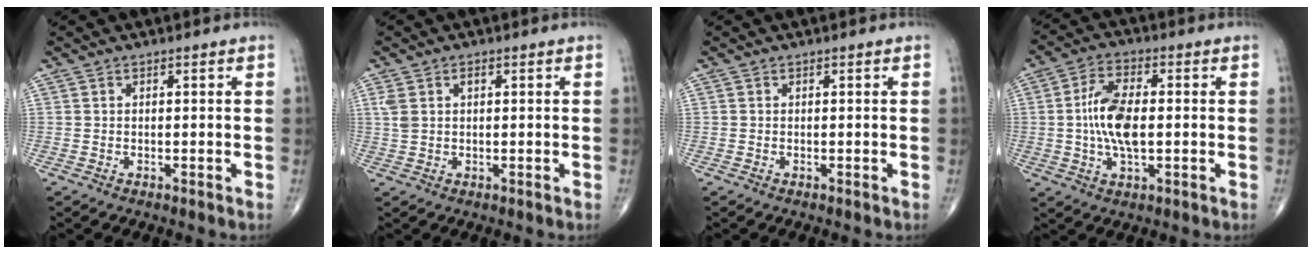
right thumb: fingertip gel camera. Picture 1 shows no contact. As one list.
[{"total": 3.3, "force": [1.1, 2.0, 2.5], "torque": [-0.060, 0.011, 0.026]}, {"total": 0.0}, {"total": 10.1, "force": [-0.1, 4.7, 8.9], "torque": [-0.177, 0.005, -0.004]}]